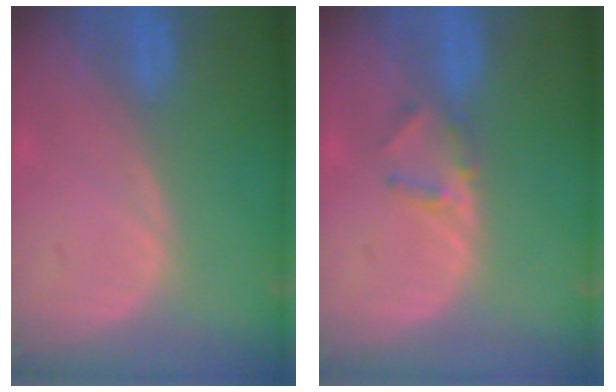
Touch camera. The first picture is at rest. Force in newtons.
{"total": 2.3, "press": 2.1, "slide": 0.9}